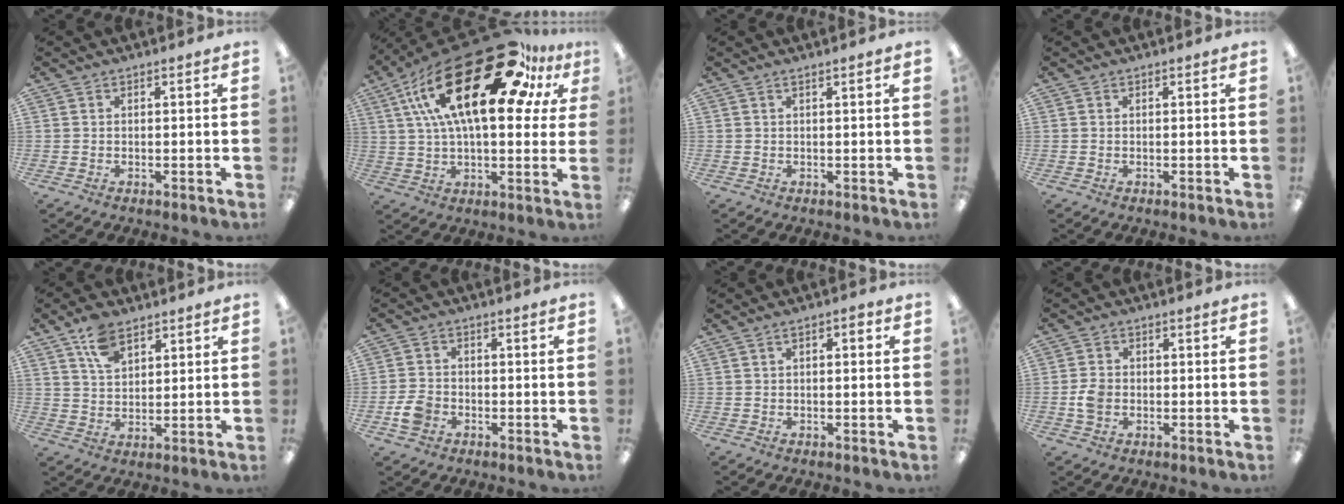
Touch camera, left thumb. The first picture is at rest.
{"total": 30.0, "force": [14.8, 12.1, 23.1], "torque": [-0.407, -0.078, 0.243]}
{"total": 0.8, "force": [0.5, -0.1, 0.7], "torque": [-0.013, -0.001, 0.008]}
{"total": 0.0}
{"total": 8.2, "force": [5.1, 4.9, 4.2], "torque": [-0.082, -0.005, 0.096]}
{"total": 5.4, "force": [-2.2, 4.2, 2.7], "torque": [-0.060, 0.009, -0.040]}
{"total": 1.6, "force": [0.0, 1.0, 1.3], "torque": [-0.023, 0.007, -0.002]}
{"total": 4.4, "force": [-0.8, 3.5, 2.6], "torque": [-0.043, 0.003, -0.017]}